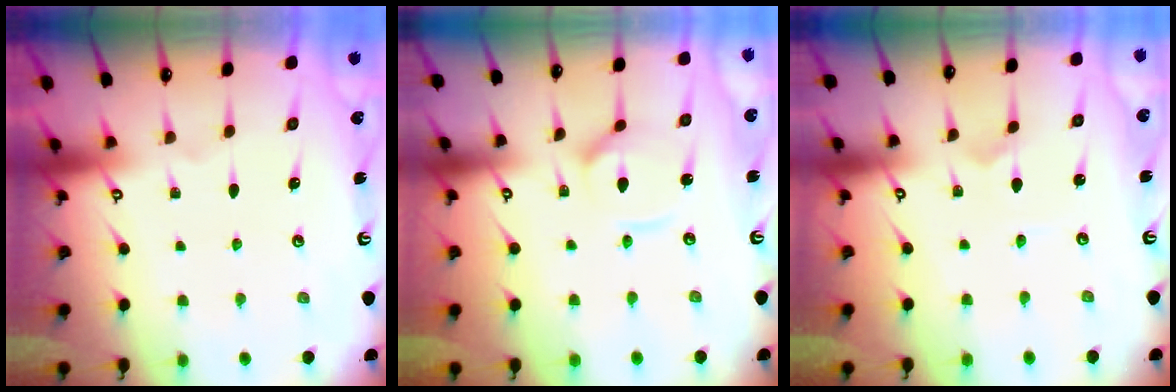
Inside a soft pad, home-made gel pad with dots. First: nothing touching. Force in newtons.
{"total": 8.0, "press": 8.0, "slide": 0.7}
{"total": 0.8, "press": 0.8, "slide": 0.1}